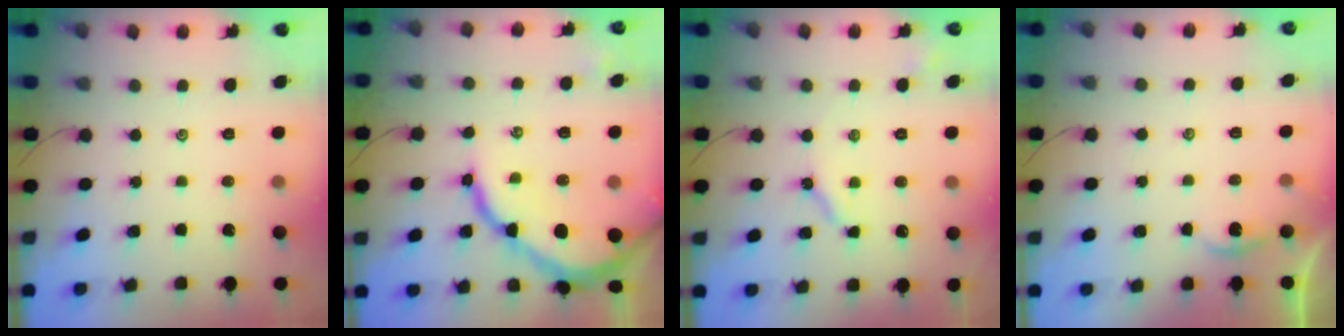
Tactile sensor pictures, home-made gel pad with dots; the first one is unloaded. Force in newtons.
{"total": 14.2, "press": 14.2, "slide": 1.1}
{"total": 5.1, "press": 5.0, "slide": 0.6}
{"total": 1.2, "press": 1.2, "slide": 0.1}